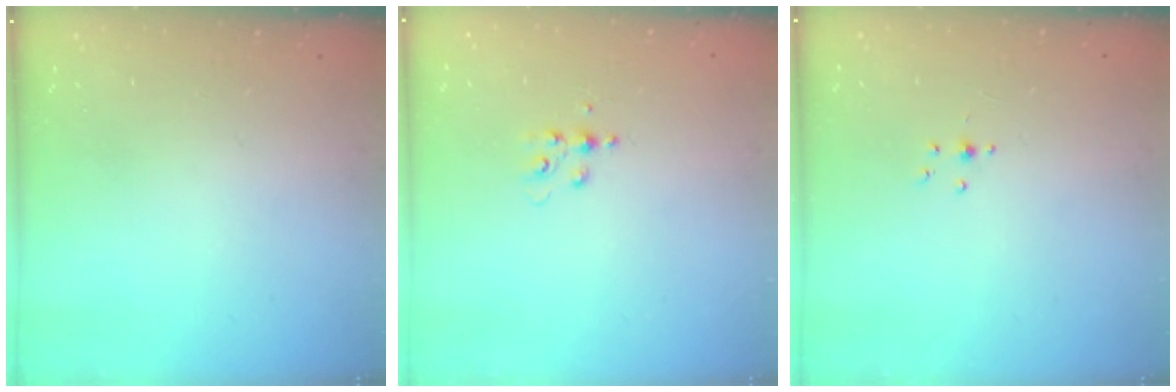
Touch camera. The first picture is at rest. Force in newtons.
{"total": 4.2, "press": 4.1, "slide": 0.5}
{"total": 2.5, "press": 2.3, "slide": 1.0}